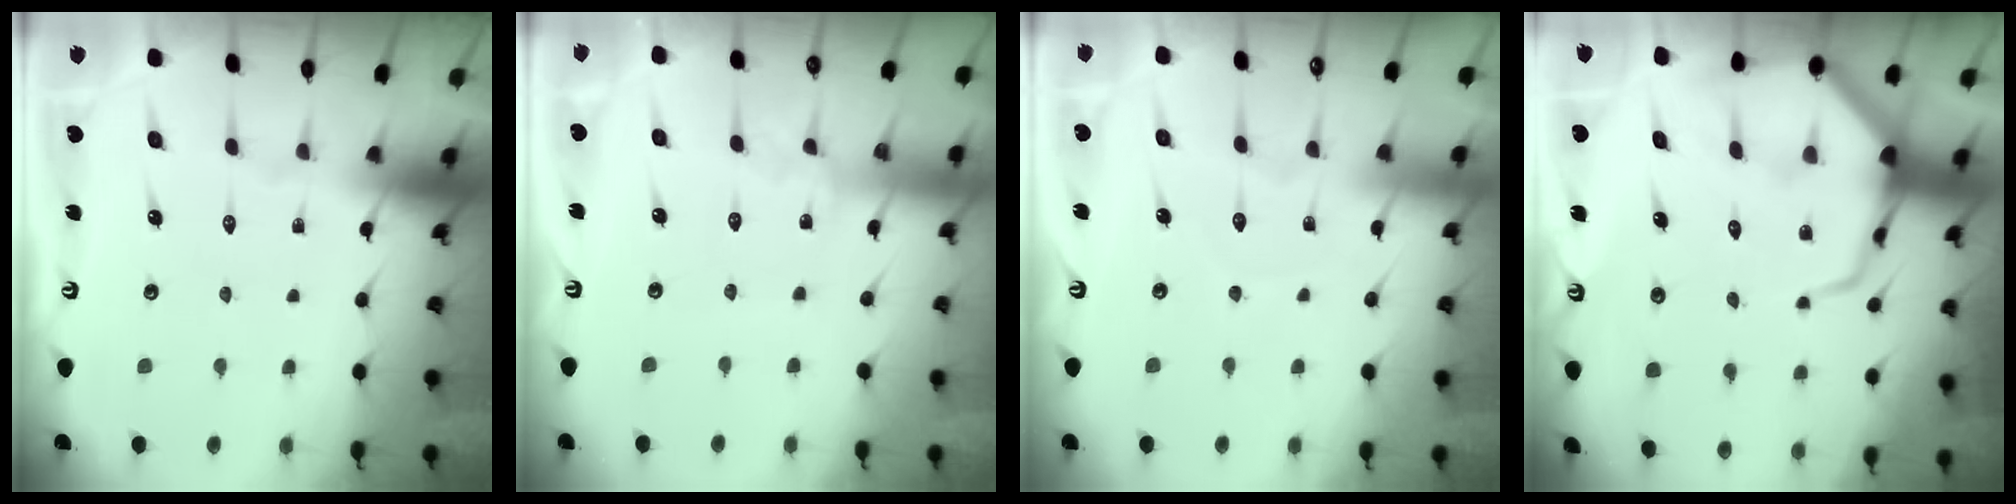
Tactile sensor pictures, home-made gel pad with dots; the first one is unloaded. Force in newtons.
{"total": 2.0, "press": 2.0, "slide": 0.2}
{"total": 2.4, "press": 2.4, "slide": 0.3}
{"total": 10.7, "press": 10.7, "slide": 1.1}